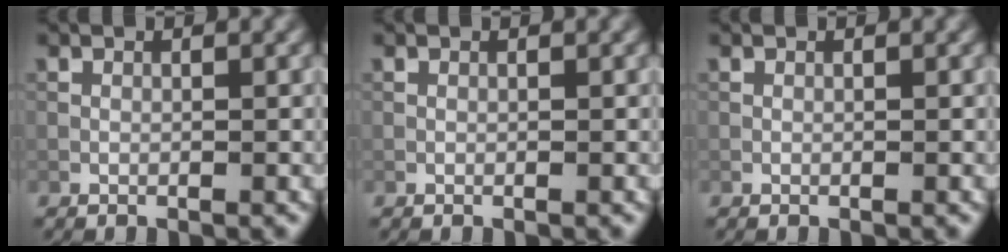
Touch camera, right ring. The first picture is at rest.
{"total": 0.0}
{"total": 0.0}